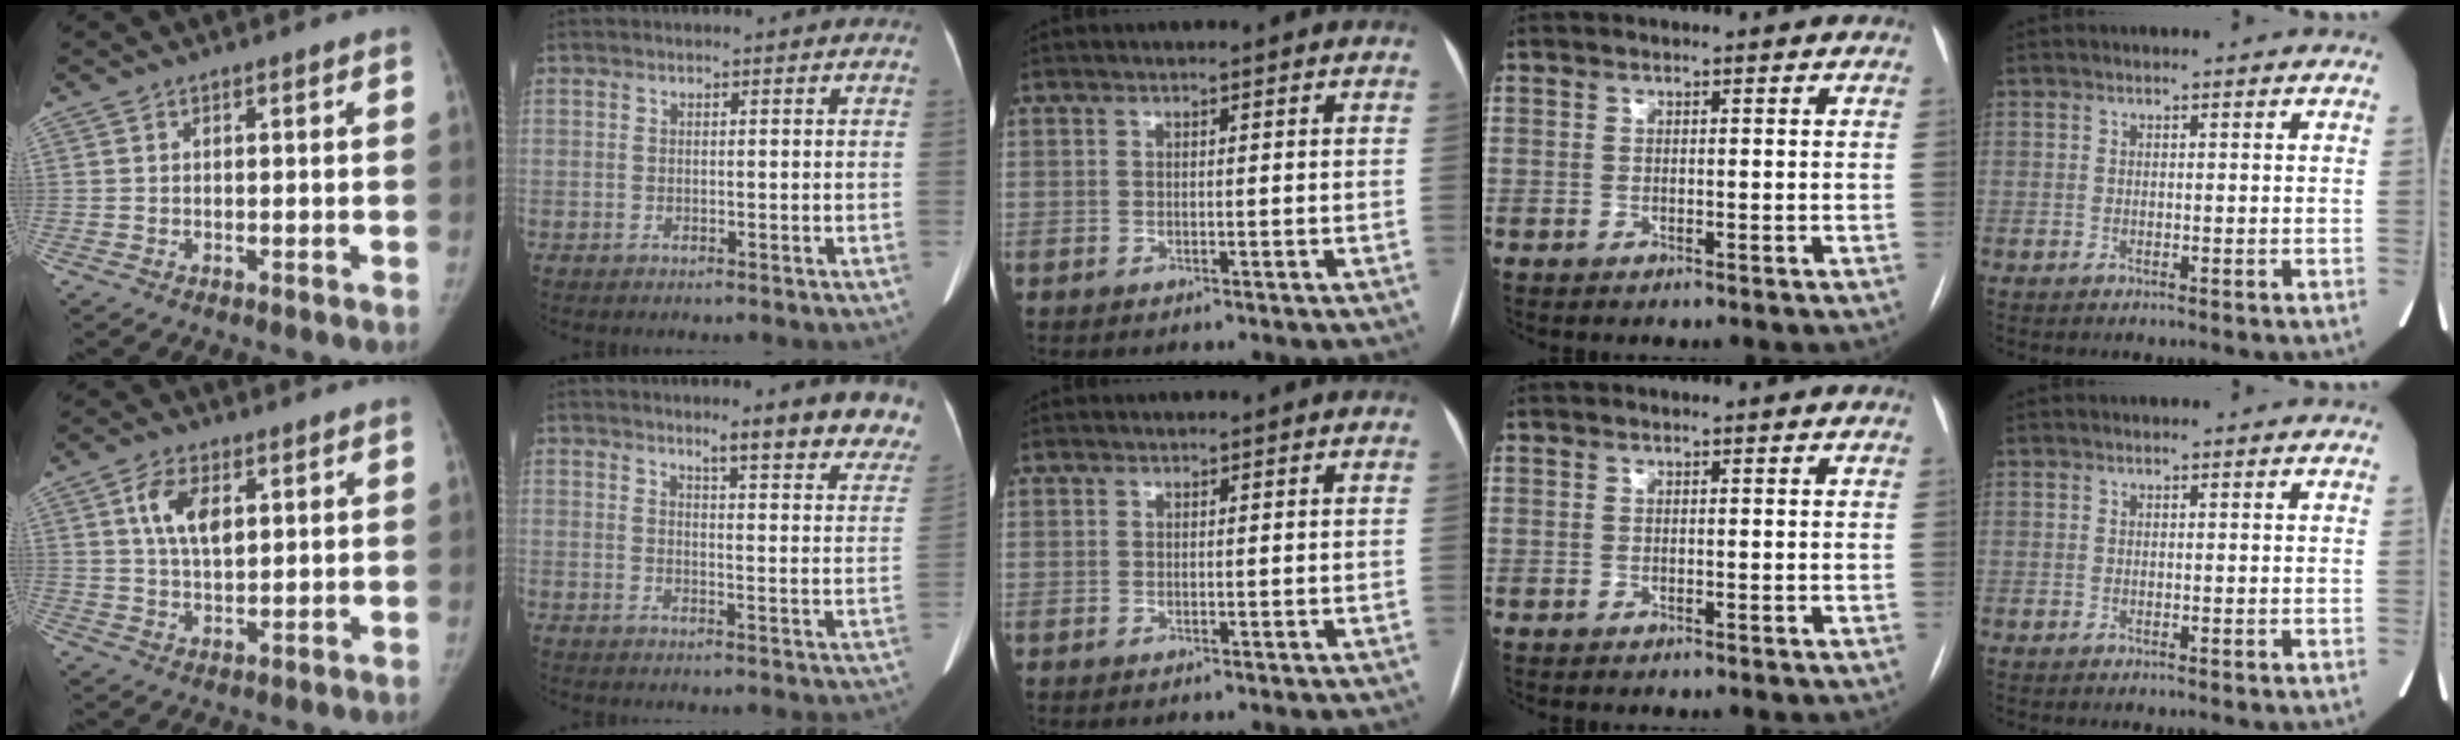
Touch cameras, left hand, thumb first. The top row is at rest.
{"thumb": {"total": 7.4, "force": [2.6, 4.0, 5.8], "torque": [-0.098, -0.008, 0.048]}, "index": {"total": 12.1, "force": [10.7, 1.3, 5.4], "torque": [-0.030, -0.051, 0.104]}, "middle": {"total": 1.7, "force": [-0.2, -1.1, -1.2], "torque": [0.024, -0.006, -0.003]}}